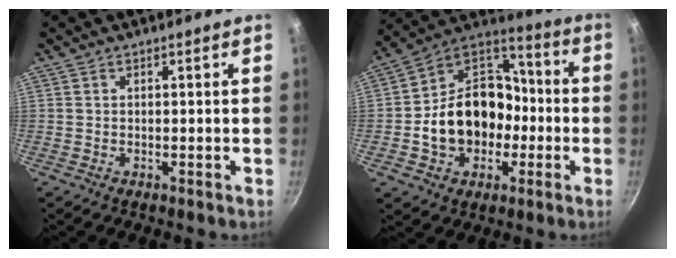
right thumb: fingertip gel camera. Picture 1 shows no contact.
{"total": 19.2, "force": [-3.4, 15.2, 11.3], "torque": [-0.158, 0.059, -0.059]}